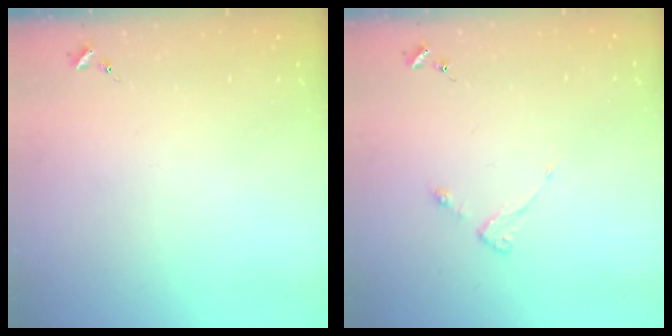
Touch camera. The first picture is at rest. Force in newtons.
{"total": 2.8, "press": 2.7, "slide": 0.5}